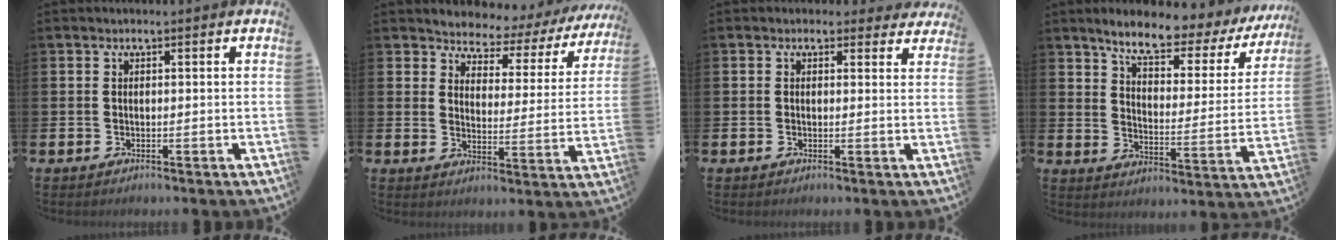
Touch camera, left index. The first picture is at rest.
{"total": 3.8, "force": [3.5, 1.7, 0.0], "torque": [-0.021, -0.037, 0.050]}
{"total": 1.6, "force": [1.1, 1.1, 0.1], "torque": [0.004, 0.000, 0.016]}
{"total": 7.4, "force": [6.4, 1.6, 3.3], "torque": [-0.089, -0.041, 0.104]}